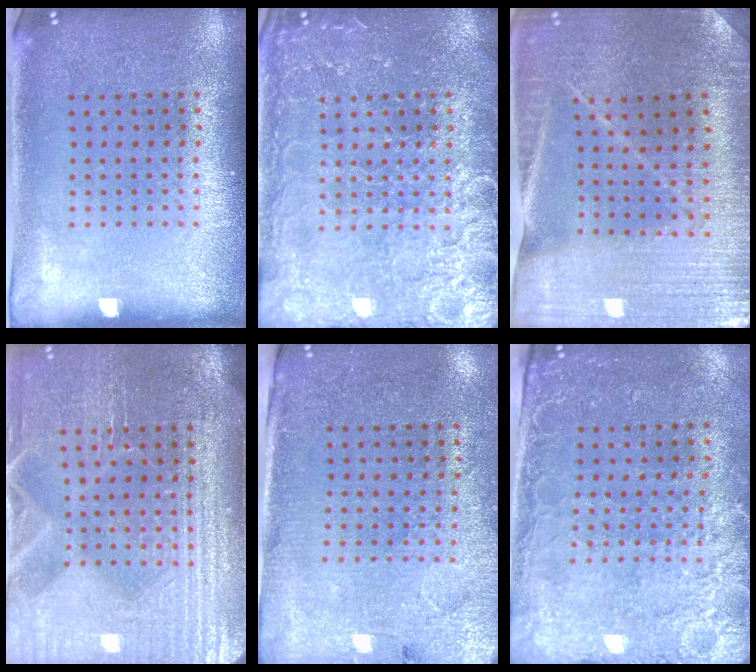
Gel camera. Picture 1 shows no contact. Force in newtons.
{"total": 4.0, "press": 4.0, "slide": 0.5}
{"total": 2.0, "press": 2.0, "slide": 0.1}
{"total": 4.1, "press": 3.9, "slide": 1.3}
{"total": 2.8, "press": 2.6, "slide": 1.2}
{"total": 2.6, "press": 2.4, "slide": 1.1}